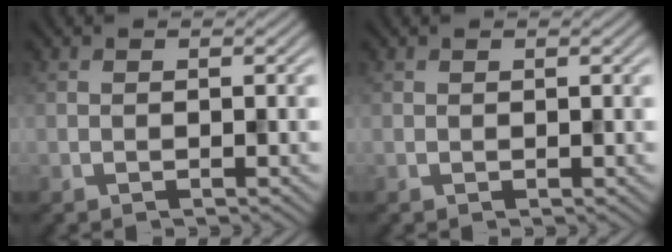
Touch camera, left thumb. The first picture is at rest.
{"total": 0.0}